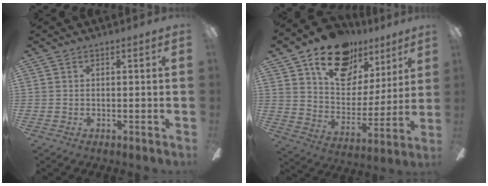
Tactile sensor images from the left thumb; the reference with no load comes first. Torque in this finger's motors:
{"motor_torque": [2.01, 2.07, 1.39, -1.38, 0.08]}